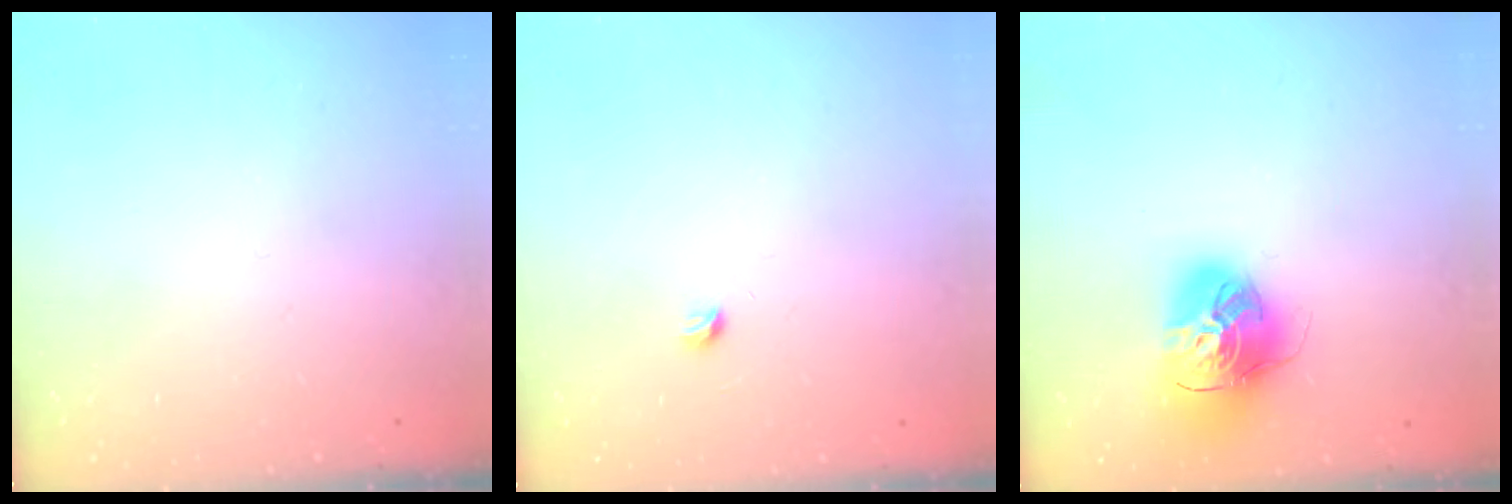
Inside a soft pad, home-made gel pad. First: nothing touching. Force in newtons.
{"total": 2.9, "press": 2.9, "slide": 0.4}
{"total": 16.3, "press": 16.2, "slide": 1.6}